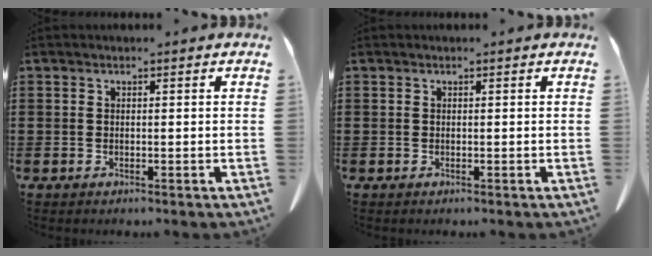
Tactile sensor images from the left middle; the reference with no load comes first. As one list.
[{"total": 0.0}]